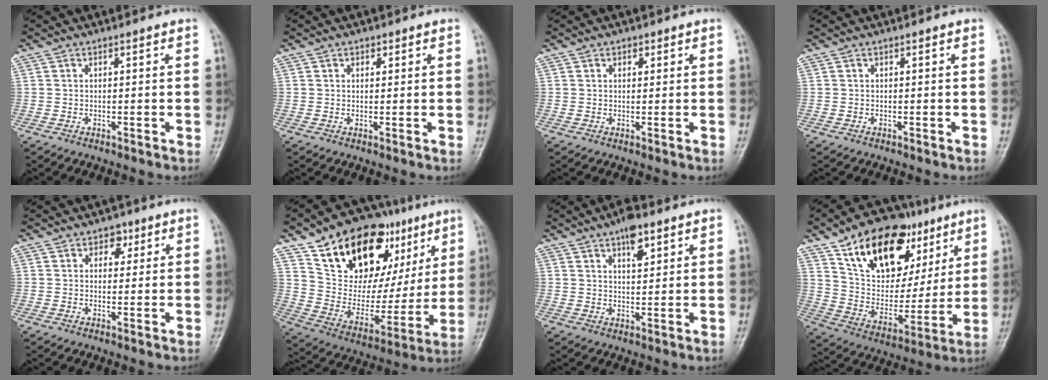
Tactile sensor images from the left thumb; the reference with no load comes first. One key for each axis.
{"total": 1.2, "fx": 0.7, "fy": 0.8, "fz": 0.5, "tx": 0.000, "ty": -0.003, "tz": 0.009}
{"total": 1.3, "fx": 0.7, "fy": 0.9, "fz": 0.6, "tx": 0.000, "ty": -0.002, "tz": 0.009}
{"total": 0.0}
{"total": 3.3, "fx": 1.6, "fy": 2.5, "fz": 1.6, "tx": 0.005, "ty": -0.004, "tz": 0.018}
{"total": 26.6, "fx": 13.4, "fy": 15.3, "fz": 17.1, "tx": -0.218, "ty": -0.020, "tz": 0.231}
{"total": 6.0, "fx": 3.5, "fy": 2.5, "fz": 4.2, "tx": -0.052, "ty": -0.014, "tz": 0.051}
{"total": 24.2, "fx": 12.4, "fy": 14.6, "fz": 14.8, "tx": -0.191, "ty": -0.024, "tz": 0.215}